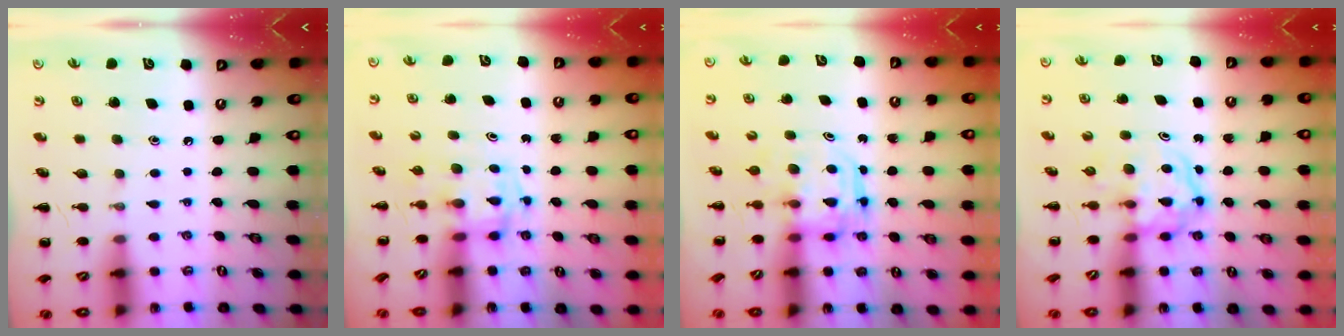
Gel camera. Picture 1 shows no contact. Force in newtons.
{"total": 2.9, "press": 2.9, "slide": 0.2}
{"total": 3.0, "press": 3.0, "slide": 0.2}
{"total": 3.8, "press": 3.7, "slide": 0.4}